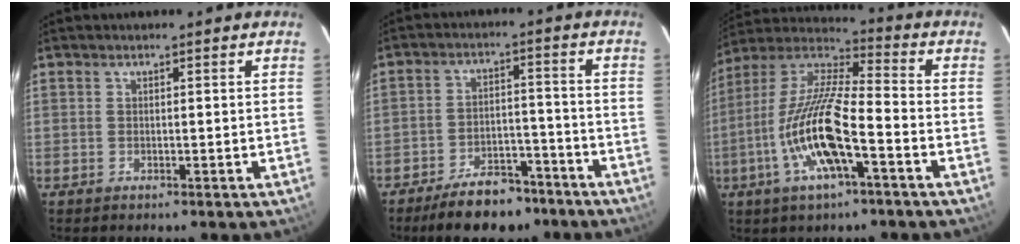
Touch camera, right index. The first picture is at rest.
{"total": 9.6, "force": [-7.6, 4.1, 4.3], "torque": [-0.068, 0.006, -0.124]}
{"total": 15.8, "force": [-5.1, 3.1, 14.6], "torque": [-0.301, 0.000, -0.095]}